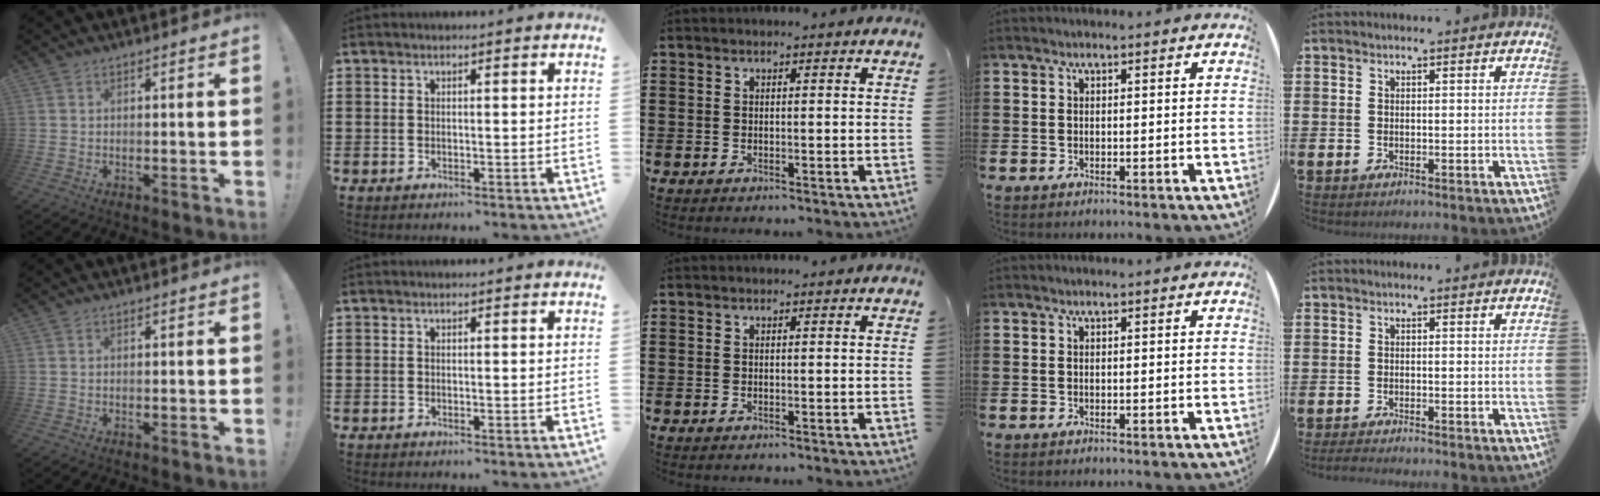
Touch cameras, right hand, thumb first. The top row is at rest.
{"little": {"total": 1.1, "force": [-0.9, 0.1, 0.6], "torque": [-0.011, -0.001, -0.017]}}